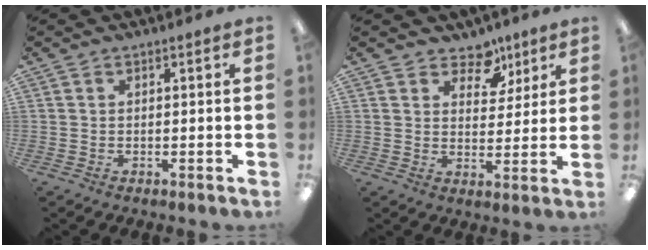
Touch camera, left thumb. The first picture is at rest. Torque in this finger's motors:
{"motor_torque": [-0.32, -0.25, -0.63, -0.12, -0.02]}